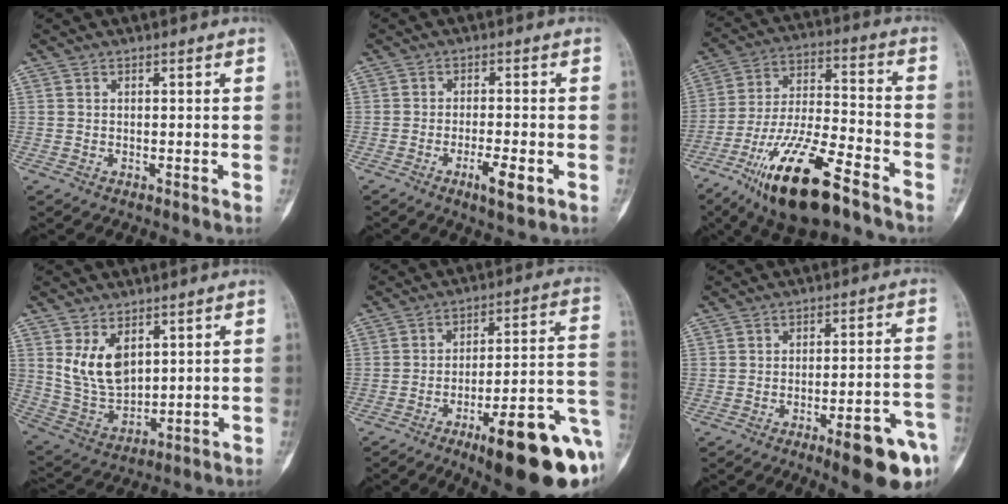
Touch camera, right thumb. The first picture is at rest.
{"total": 5.1, "force": [-2.3, 1.3, 4.4], "torque": [-0.077, 0.003, -0.036]}
{"total": 20.5, "force": [-12.6, 6.1, 15.0], "torque": [-0.299, 0.058, -0.224]}
{"total": 9.9, "force": [3.8, 6.2, 6.7], "torque": [-0.105, -0.025, 0.095]}
{"total": 22.4, "force": [-9.3, 5.6, 19.6], "torque": [-0.213, 0.049, -0.128]}
{"total": 13.6, "force": [-7.0, 2.9, 11.3], "torque": [-0.126, 0.039, -0.086]}